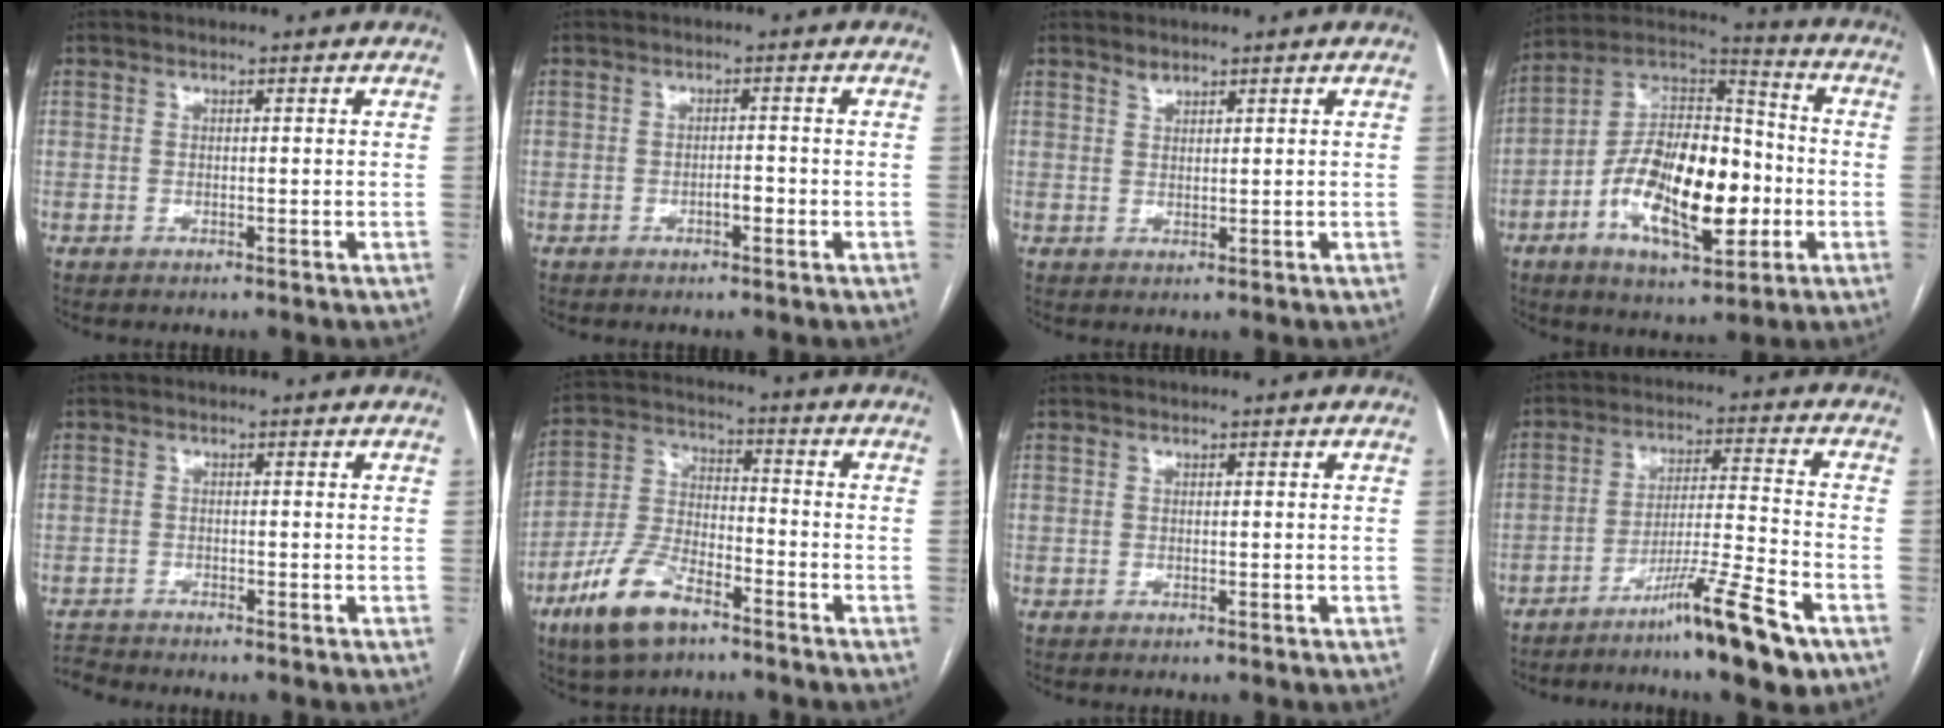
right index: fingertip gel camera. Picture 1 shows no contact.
{"total": 1.6, "force": [-0.8, 0.5, 1.3], "torque": [-0.019, 0.003, -0.014]}
{"total": 1.2, "force": [1.2, 0.4, 0.2], "torque": [-0.001, -0.003, 0.021]}
{"total": 18.6, "force": [-4.9, 7.6, 16.3], "torque": [-0.297, 0.022, -0.080]}
{"total": 2.2, "force": [-2.1, 0.1, -0.7], "torque": [0.012, -0.014, -0.038]}
{"total": 11.8, "force": [-7.4, 4.9, 7.8], "torque": [-0.173, -0.003, -0.143]}
{"total": 0.0}
{"total": 11.9, "force": [-7.6, -0.4, 9.2], "torque": [-0.151, -0.014, -0.132]}